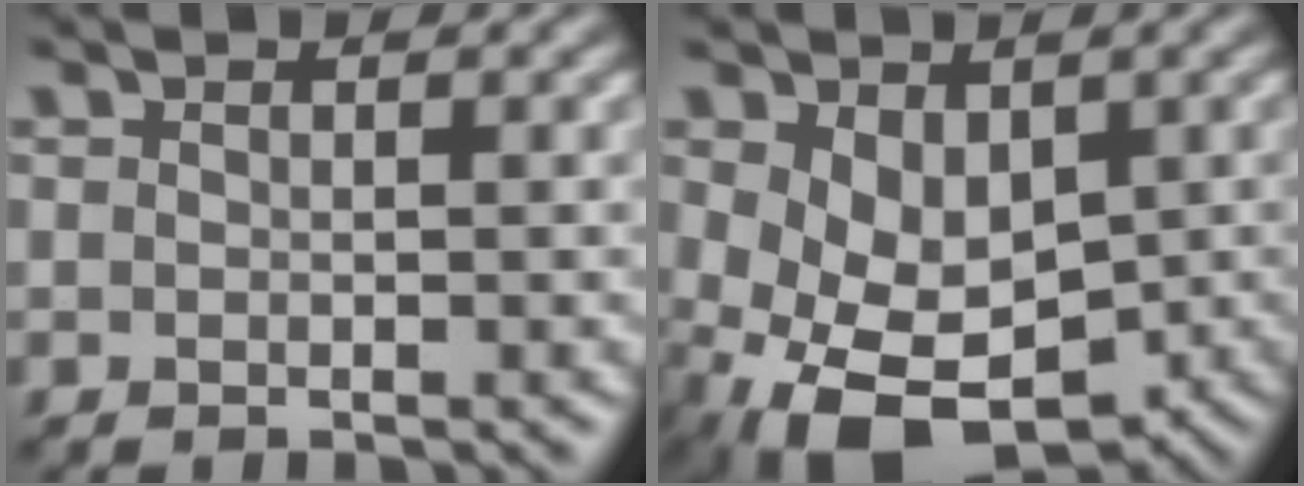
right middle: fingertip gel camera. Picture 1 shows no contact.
{"total": 8.0, "force": [-1.8, 5.2, 5.8], "torque": [-0.119, -0.026, -0.017]}